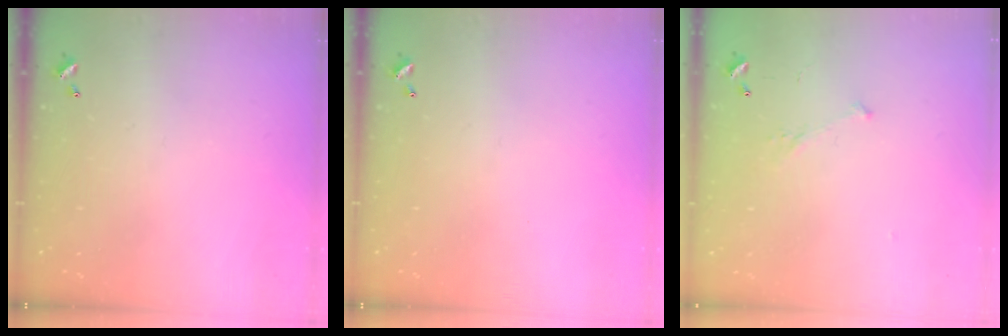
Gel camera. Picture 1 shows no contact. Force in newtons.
{"total": 0.0}
{"total": 4.2, "press": 4.0, "slide": 1.1}